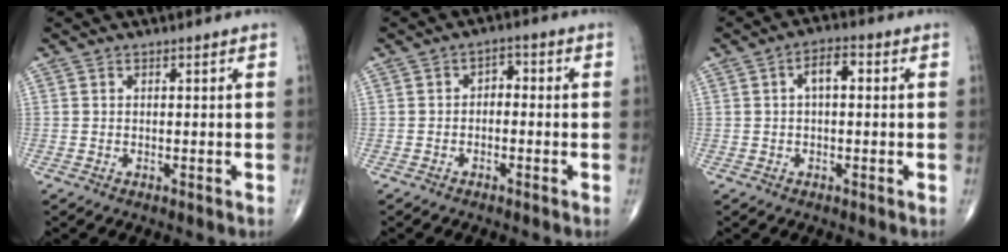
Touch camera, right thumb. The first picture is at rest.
{"total": 2.6, "force": [-0.8, 1.7, 1.7], "torque": [-0.012, 0.025, -0.025]}
{"total": 4.0, "force": [0.4, 2.1, 3.4], "torque": [-0.045, 0.016, -0.001]}